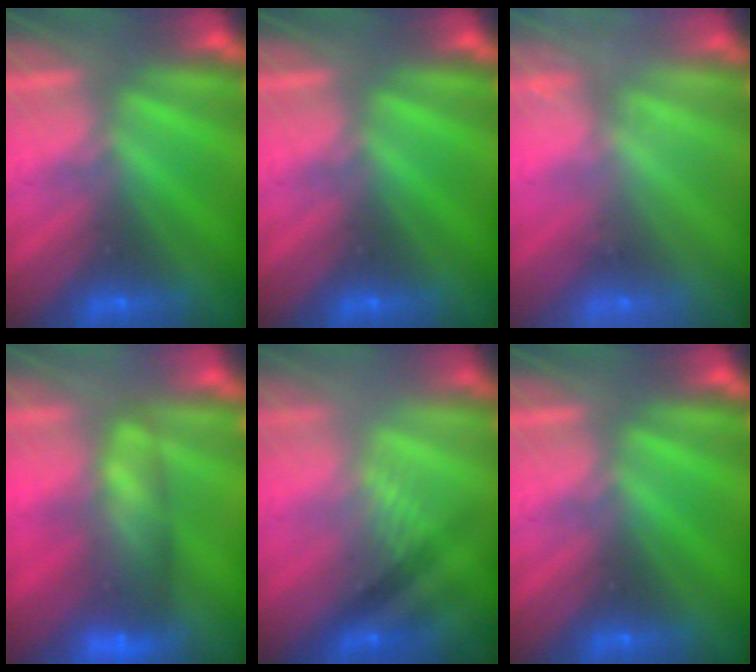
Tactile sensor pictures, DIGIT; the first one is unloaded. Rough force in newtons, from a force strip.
{"total": 0.0}
{"total": 2.7}
{"total": 8.4}
{"total": 2.2}
{"total": 0.0}